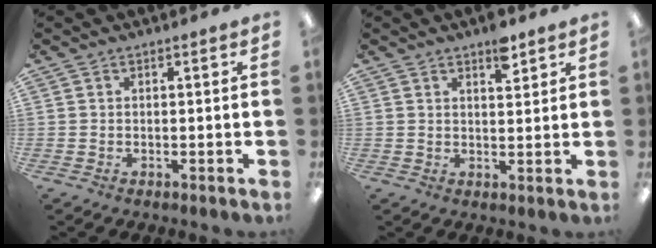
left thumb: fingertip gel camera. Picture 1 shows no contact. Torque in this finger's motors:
{"motor_torque": [0.67, 0.23, 0.49, -0.10, 0.03]}